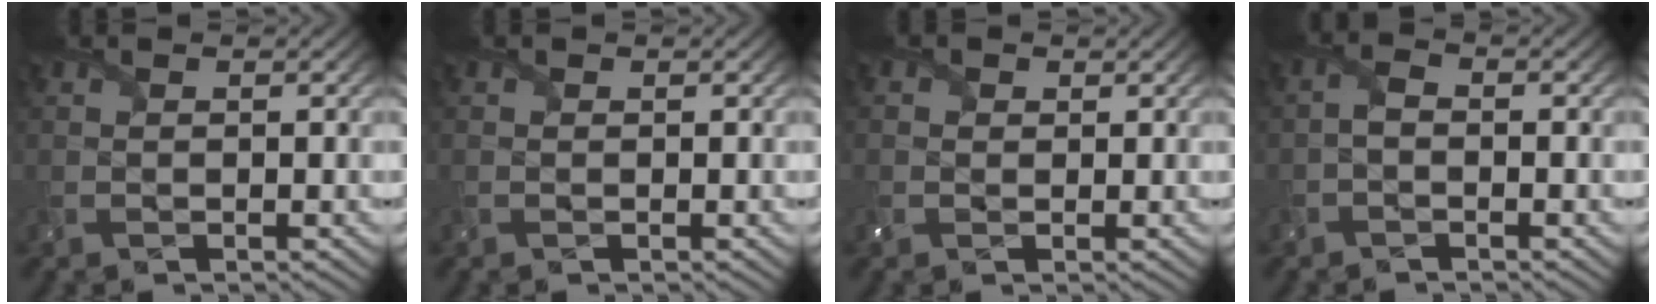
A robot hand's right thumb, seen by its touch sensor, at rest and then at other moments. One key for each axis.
{"total": 0.0}
{"total": 1.3, "fx": 0.2, "fy": 1.2, "fz": 0.3, "tx": -0.008, "ty": -0.001, "tz": 0.001}
{"total": 1.6, "fx": -0.7, "fy": 0.8, "fz": 1.2, "tx": -0.030, "ty": 0.006, "tz": -0.020}